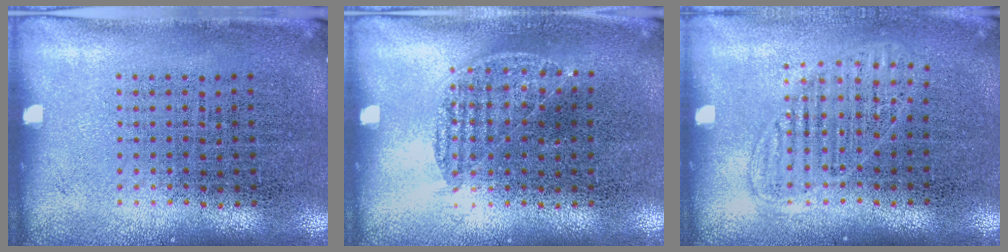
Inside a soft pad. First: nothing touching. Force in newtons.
{"total": 0.7, "press": 0.6, "slide": 0.4}
{"total": 1.3, "press": 1.1, "slide": 0.6}